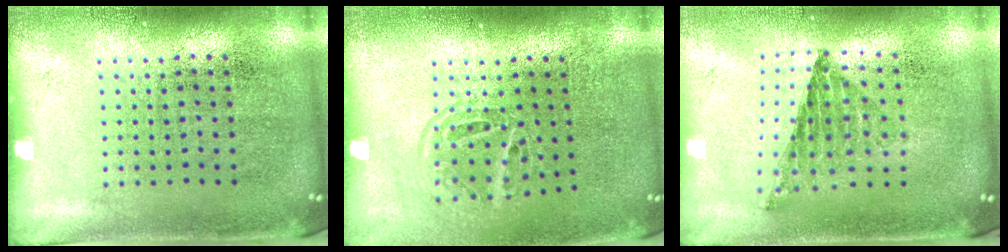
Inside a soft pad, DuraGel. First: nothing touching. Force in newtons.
{"total": 1.6, "press": 1.2, "slide": 1.1}
{"total": 0.9, "press": 0.8, "slide": 0.2}